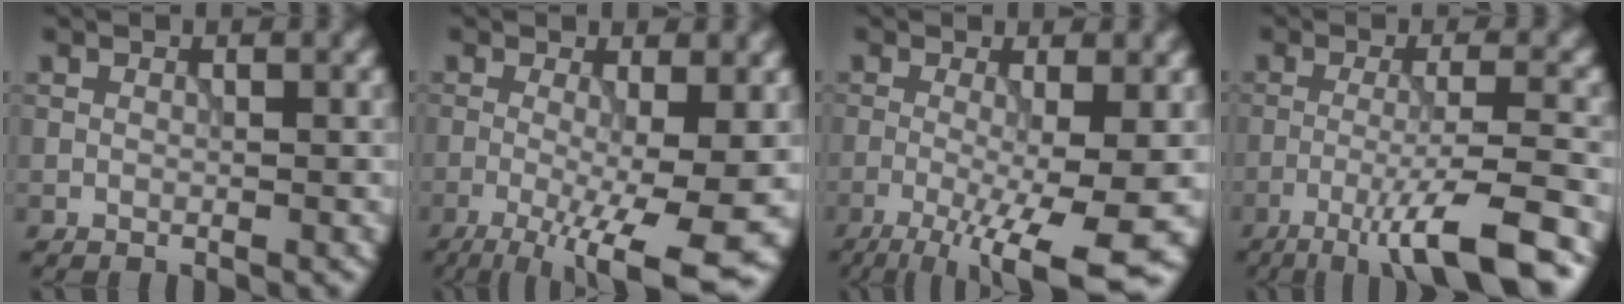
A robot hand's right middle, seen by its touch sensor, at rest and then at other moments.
{"total": 9.9, "force": [-3.1, 2.5, 9.1], "torque": [-0.138, -0.012, -0.041]}
{"total": 9.3, "force": [-3.6, 2.1, 8.3], "torque": [-0.130, -0.012, -0.053]}
{"total": 8.1, "force": [-4.5, 0.9, 6.6], "torque": [-0.102, 0.006, -0.079]}